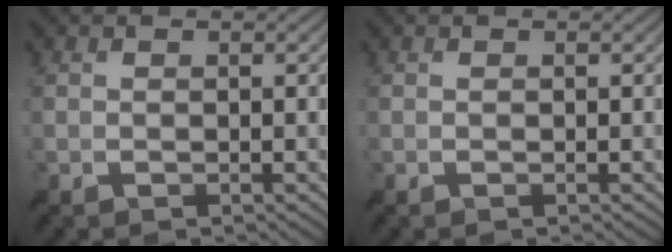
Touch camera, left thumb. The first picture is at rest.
{"total": 0.0}